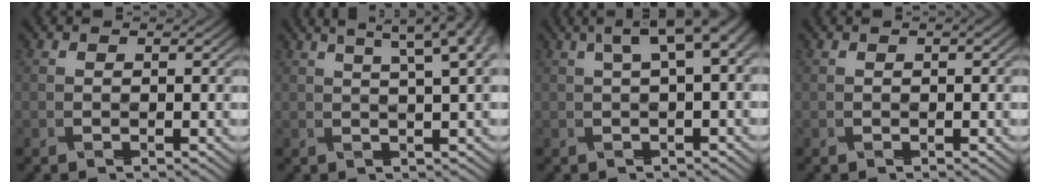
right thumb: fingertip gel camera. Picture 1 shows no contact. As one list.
[{"total": 7.5, "force": [4.1, 1.1, 6.1], "torque": [-0.086, 0.026, 0.052]}, {"total": 6.9, "force": [2.0, 2.2, 6.3], "torque": [-0.118, 0.012, 0.035]}, {"total": 1.0, "force": [0.0, 0.5, 0.9], "torque": [-0.020, -0.003, 0.001]}]